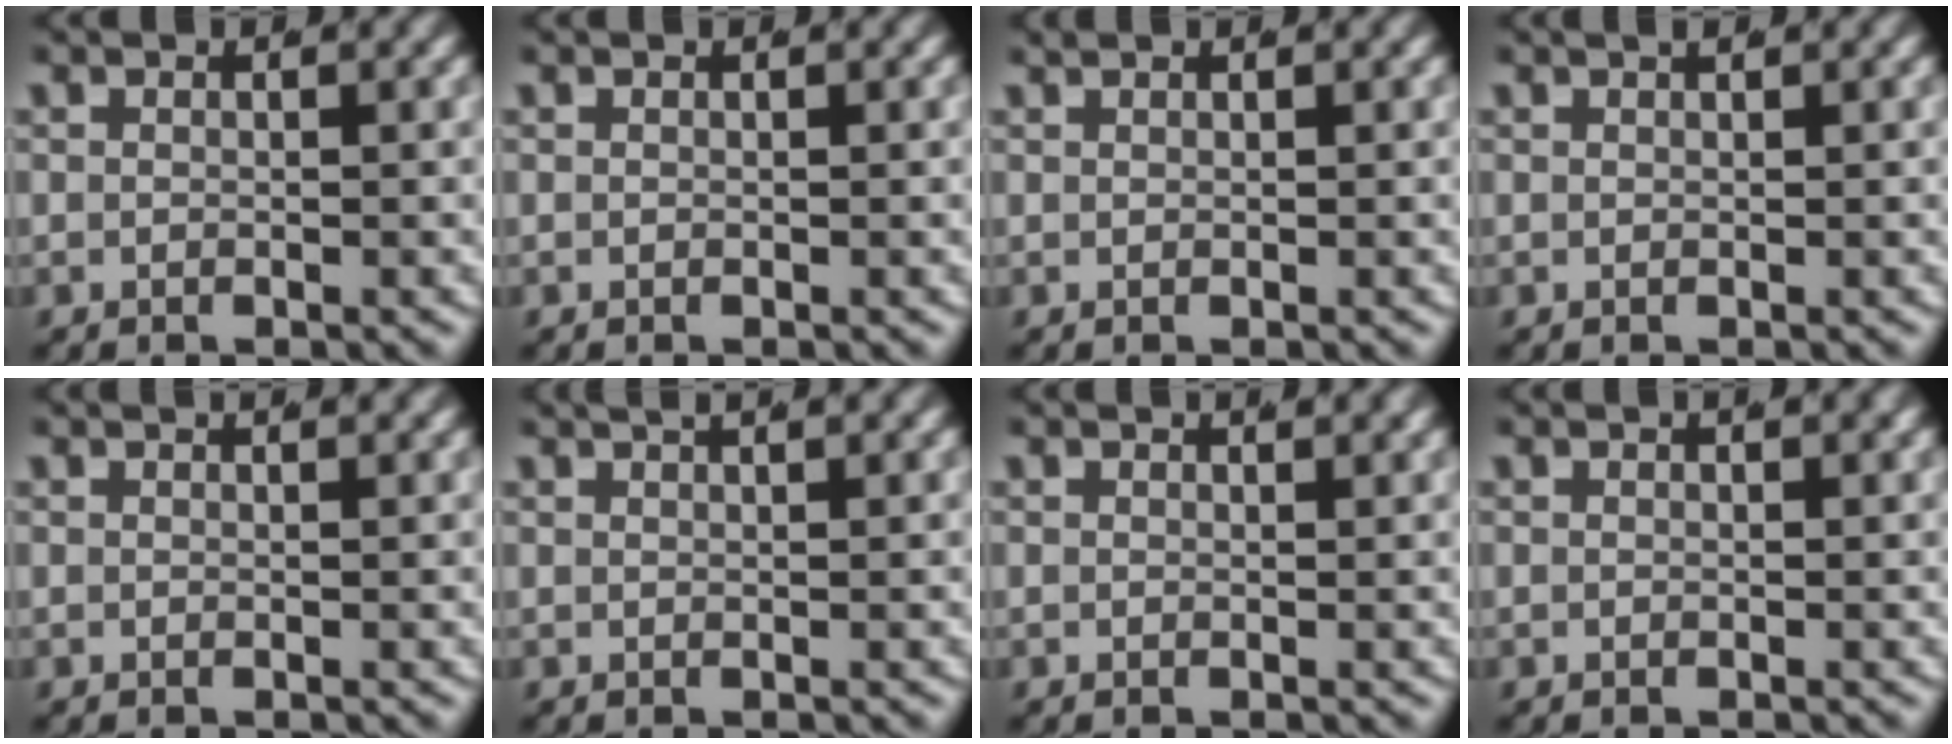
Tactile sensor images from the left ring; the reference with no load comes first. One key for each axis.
{"total": 0.0}
{"total": 0.7, "fx": 0.5, "fy": -0.6, "fz": 0.1, "tx": 0.003, "ty": 0.001, "tz": 0.012}
{"total": 0.7, "fx": 0.6, "fy": -0.3, "fz": 0.3, "tx": 0.002, "ty": 0.003, "tz": 0.010}
{"total": 1.2, "fx": 1.0, "fy": -0.3, "fz": 0.5, "tx": 0.001, "ty": 0.002, "tz": 0.015}
{"total": 2.3, "fx": 1.9, "fy": -0.2, "fz": 1.2, "tx": -0.010, "ty": 0.008, "tz": 0.031}
{"total": 1.0, "fx": 0.7, "fy": -0.4, "fz": 0.4, "tx": 0.003, "ty": -0.001, "tz": 0.012}
{"total": 0.8, "fx": 0.6, "fy": -0.2, "fz": 0.5, "tx": 0.001, "ty": 0.003, "tz": 0.007}